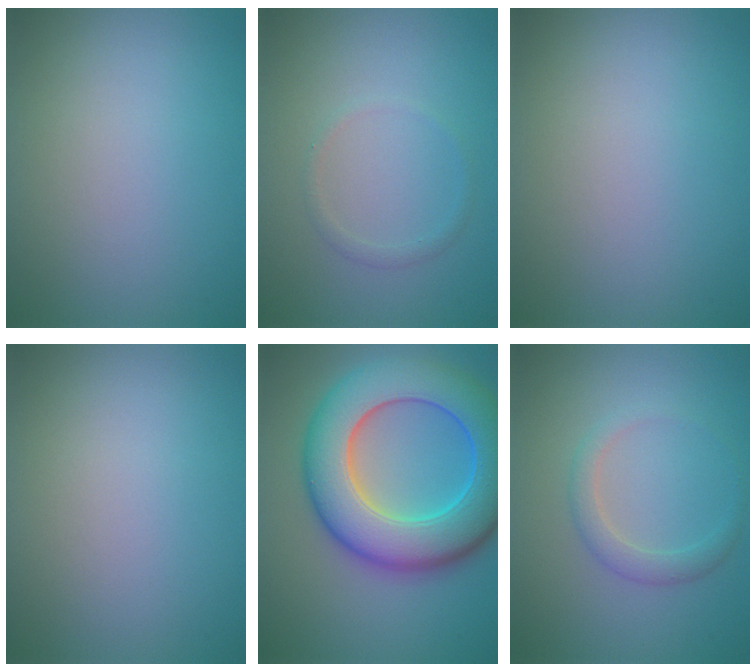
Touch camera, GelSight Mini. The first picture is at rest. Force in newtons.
{"total": 0.9, "press": 0.9, "slide": 0.1}
{"total": 0.0}
{"total": 0.0}
{"total": 11.8, "press": 11.8, "slide": 0.2}
{"total": 1.8, "press": 1.8, "slide": 0.1}